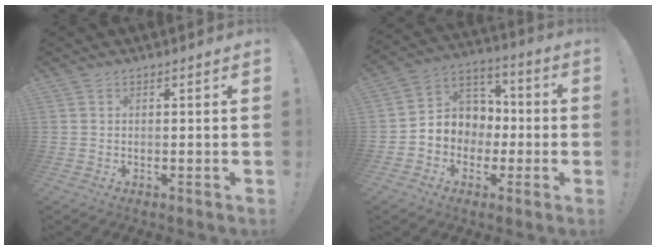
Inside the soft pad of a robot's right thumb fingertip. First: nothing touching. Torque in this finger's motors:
{"motor_torque": [0.34, 0.36, 0.28, -0.23, 0.00]}